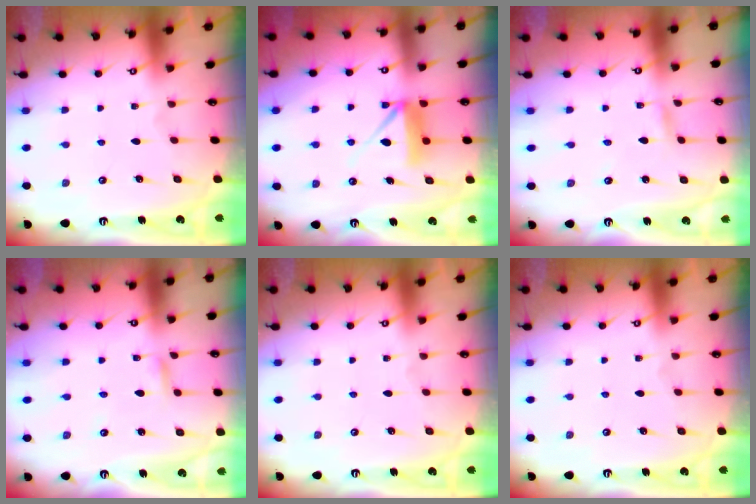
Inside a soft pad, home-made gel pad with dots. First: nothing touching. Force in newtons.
{"total": 10.0, "press": 10.0, "slide": 0.3}
{"total": 2.3, "press": 2.3, "slide": 0.2}
{"total": 2.1, "press": 2.1, "slide": 0.1}
{"total": 0.0}
{"total": 0.0}